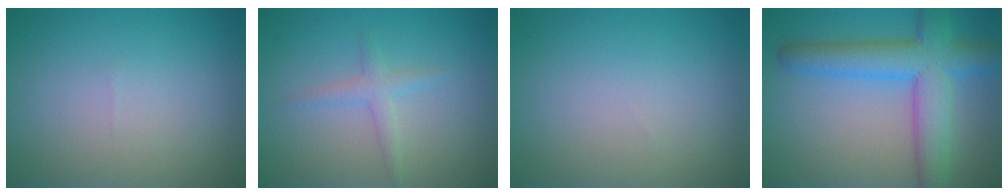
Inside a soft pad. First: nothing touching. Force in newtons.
{"total": 1.6, "press": 1.6, "slide": 0.1}
{"total": 0.0}
{"total": 7.6, "press": 7.6, "slide": 0.2}